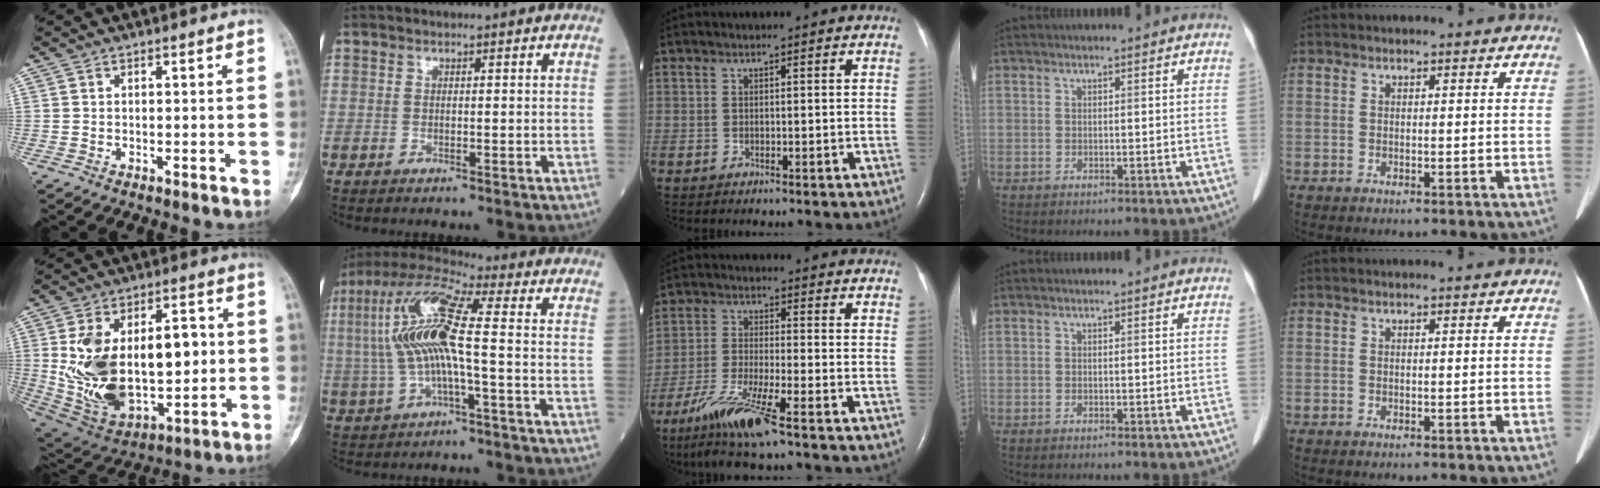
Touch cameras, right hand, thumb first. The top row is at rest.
{"thumb": {"total": 24.5, "force": [1.2, 14.0, 20.0], "torque": [-0.330, 0.002, 0.047]}, "index": {"total": 12.9, "force": [0.0, 1.7, 12.7], "torque": [-0.270, 0.025, -0.005]}, "middle": {"total": 10.3, "force": [-7.0, 0.1, 7.6], "torque": [-0.161, -0.035, -0.131]}}